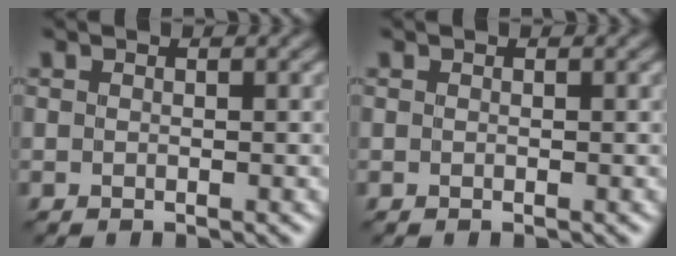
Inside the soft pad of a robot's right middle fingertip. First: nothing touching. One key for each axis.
{"total": 0.0}